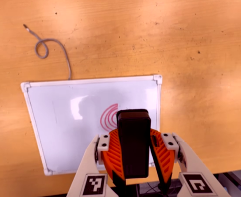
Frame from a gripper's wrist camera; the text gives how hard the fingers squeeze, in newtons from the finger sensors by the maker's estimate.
{"total": 10.2, "left": 10.2, "right": 10.2}